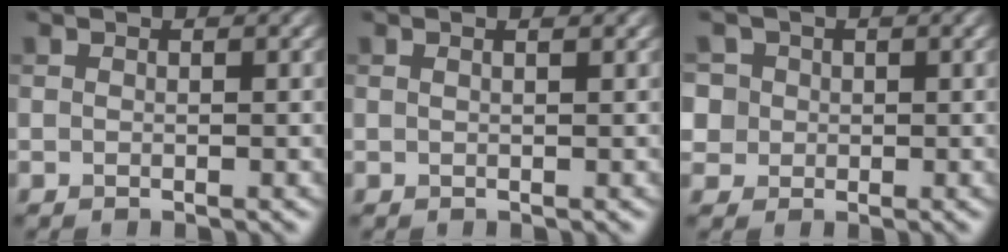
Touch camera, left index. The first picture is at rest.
{"total": 1.4, "force": [0.9, 0.3, 1.1], "torque": [-0.007, -0.002, -0.004]}
{"total": 4.2, "force": [1.3, 3.7, 1.5], "torque": [-0.035, 0.021, 0.013]}